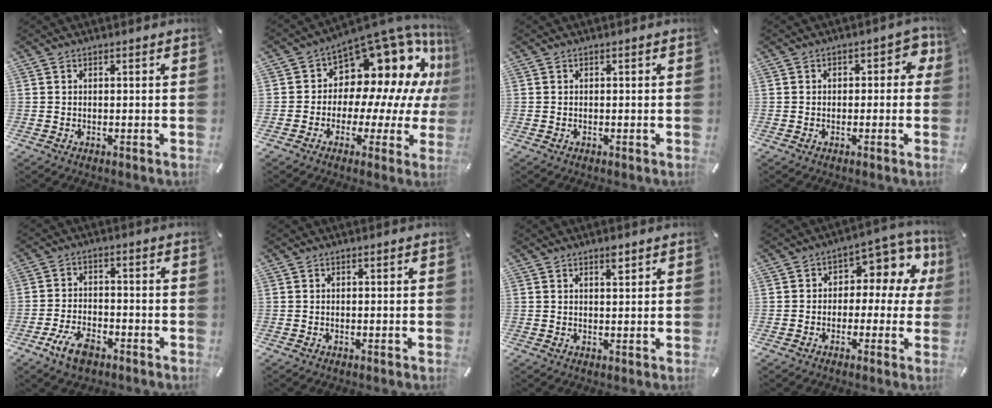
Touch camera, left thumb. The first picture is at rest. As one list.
[{"total": 14.0, "force": [8.3, 8.5, 7.5], "torque": [-0.114, -0.092, 0.141]}, {"total": 0.0}, {"total": 4.1, "force": [-0.2, 2.9, 3.0], "torque": [-0.033, 0.007, -0.011]}, {"total": 7.6, "force": [-4.4, 3.9, 4.8], "torque": [-0.103, 0.016, -0.081]}, {"total": 0.0}, {"total": 2.2, "force": [1.5, 0.8, 1.5], "torque": [-0.023, -0.002, 0.025]}, {"total": 8.9, "force": [1.7, 6.2, 6.2], "torque": [-0.073, -0.011, 0.026]}]